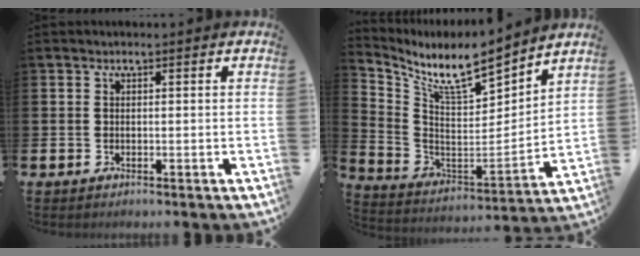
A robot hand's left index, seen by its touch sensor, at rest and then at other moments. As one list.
[{"total": 9.0, "force": [8.0, 1.1, 3.9], "torque": [-0.108, -0.065, 0.131]}]